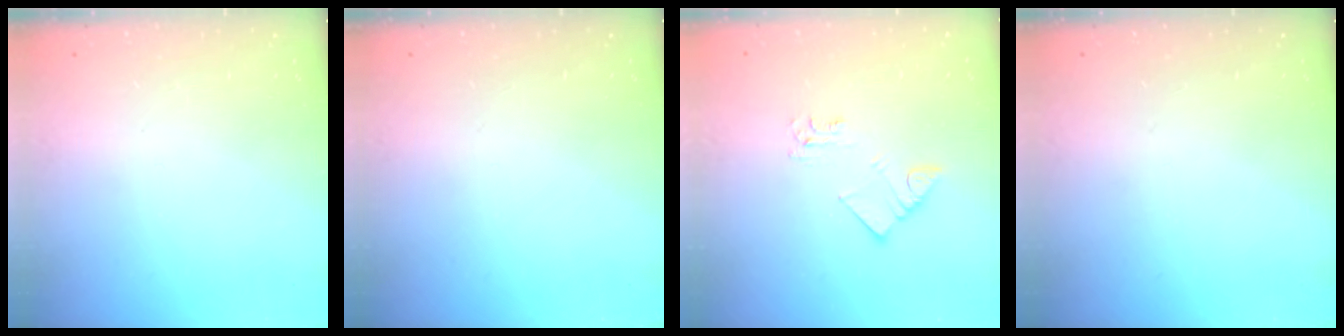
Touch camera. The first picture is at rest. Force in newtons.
{"total": 0.0}
{"total": 3.4, "press": 3.4, "slide": 0.2}
{"total": 0.0}